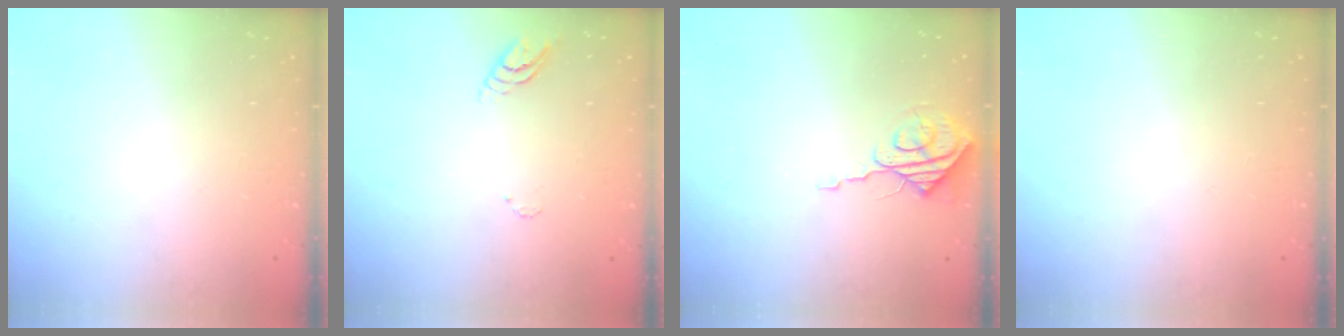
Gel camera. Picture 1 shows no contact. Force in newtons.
{"total": 4.1, "press": 4.1, "slide": 0.4}
{"total": 8.0, "press": 8.0, "slide": 0.3}
{"total": 0.0}